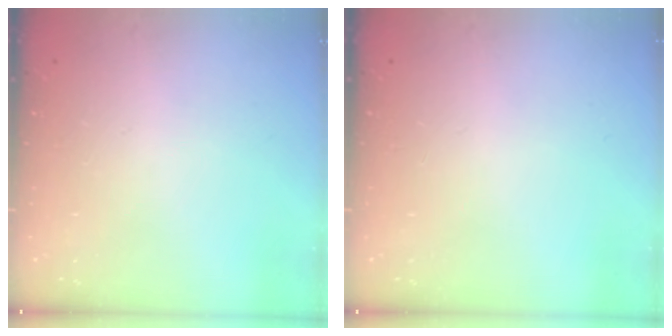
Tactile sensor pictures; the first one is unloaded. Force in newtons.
{"total": 0.0}